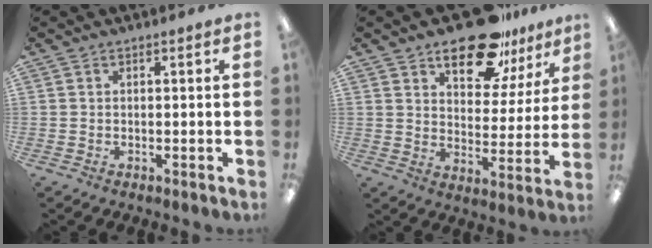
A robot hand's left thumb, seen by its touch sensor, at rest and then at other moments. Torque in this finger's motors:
{"motor_torque": [1.44, 1.21, 1.40, -0.93, 0.02]}